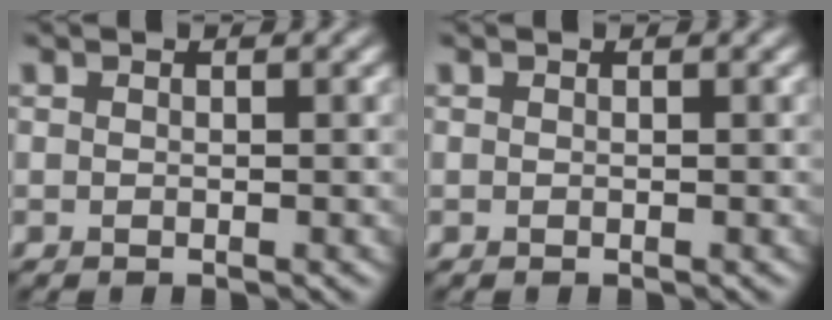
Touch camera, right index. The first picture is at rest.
{"total": 0.0}